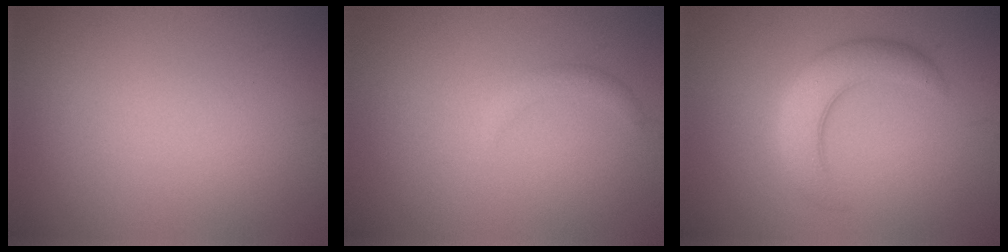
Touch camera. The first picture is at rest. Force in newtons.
{"total": 1.0, "press": 1.0, "slide": 0.2}
{"total": 4.3, "press": 4.3, "slide": 0.2}